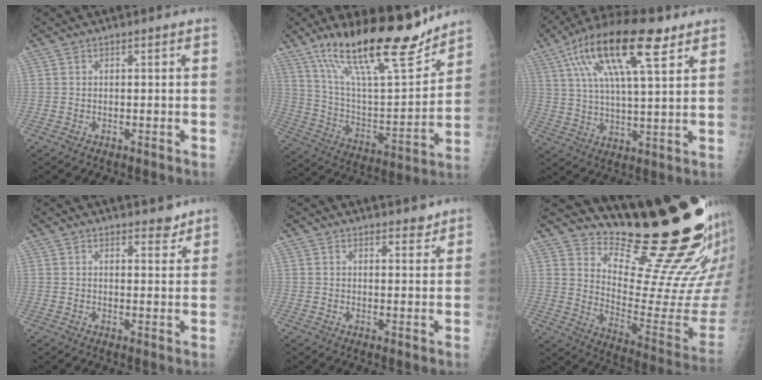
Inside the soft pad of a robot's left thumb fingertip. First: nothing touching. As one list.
[{"total": 23.8, "force": [17.2, 5.9, 15.3], "torque": [-0.230, -0.078, 0.297]}, {"total": 18.9, "force": [9.4, 5.9, 15.3], "torque": [-0.271, -0.004, 0.163]}, {"total": 3.0, "force": [2.5, 1.2, 1.0], "torque": [0.003, -0.018, 0.034]}, {"total": 2.4, "force": [2.1, 1.0, 0.7], "torque": [0.004, -0.015, 0.026]}, {"total": 23.6, "force": [18.8, 4.5, 13.5], "torque": [-0.160, -0.173, 0.272]}]